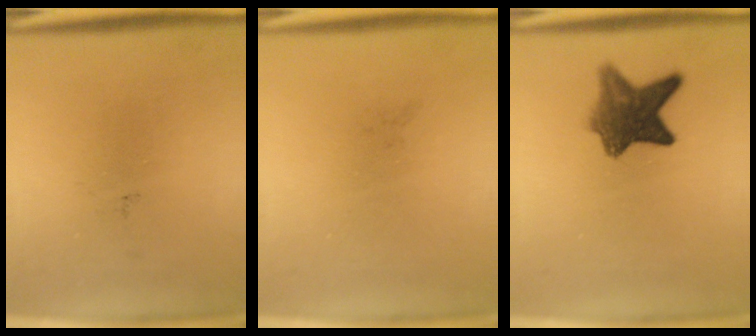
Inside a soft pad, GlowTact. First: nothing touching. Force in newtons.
{"total": 0.0}
{"total": 7.5}